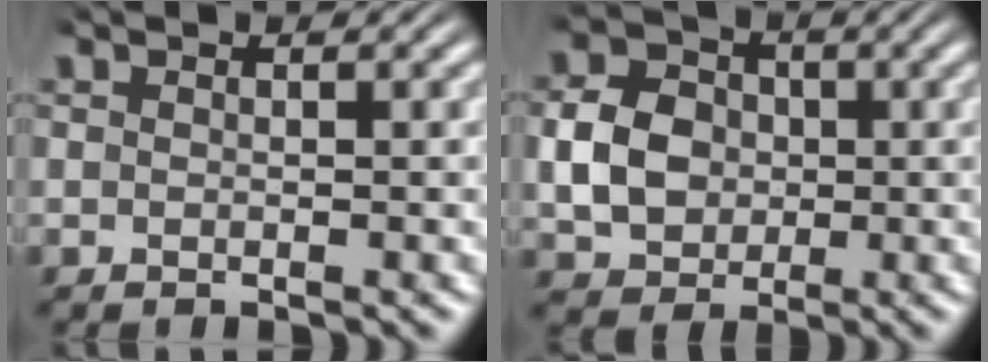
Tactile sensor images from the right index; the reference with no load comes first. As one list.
[{"total": 6.3, "force": [-0.2, 5.4, 3.3], "torque": [-0.057, -0.007, 0.000]}]